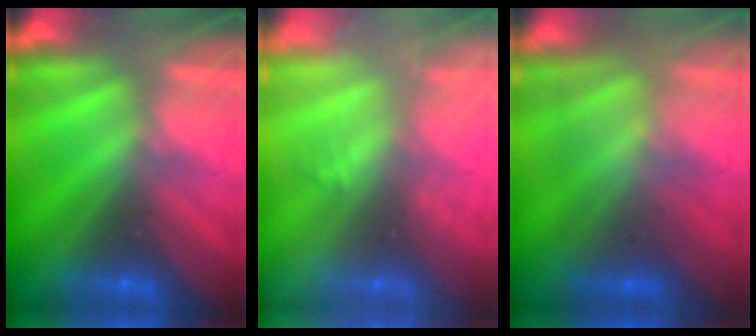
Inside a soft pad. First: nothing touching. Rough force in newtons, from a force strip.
{"total": 1.7}
{"total": 3.3}